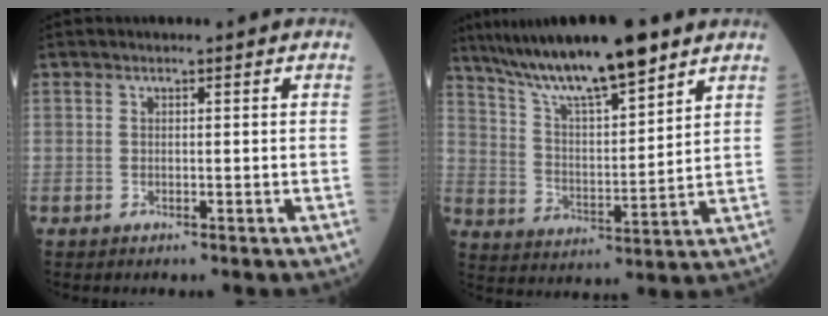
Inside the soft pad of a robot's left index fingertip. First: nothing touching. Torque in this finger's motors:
{"motor_torque": [0.36, -0.28, 0.33, 0.07]}